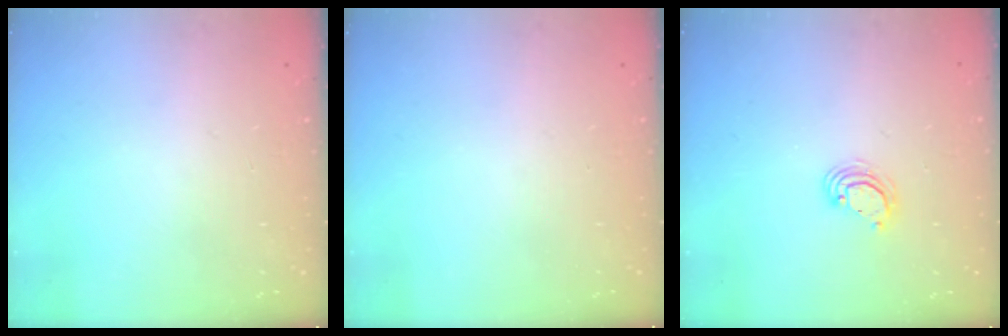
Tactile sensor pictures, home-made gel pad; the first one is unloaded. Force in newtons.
{"total": 0.0}
{"total": 4.1, "press": 4.1, "slide": 0.2}